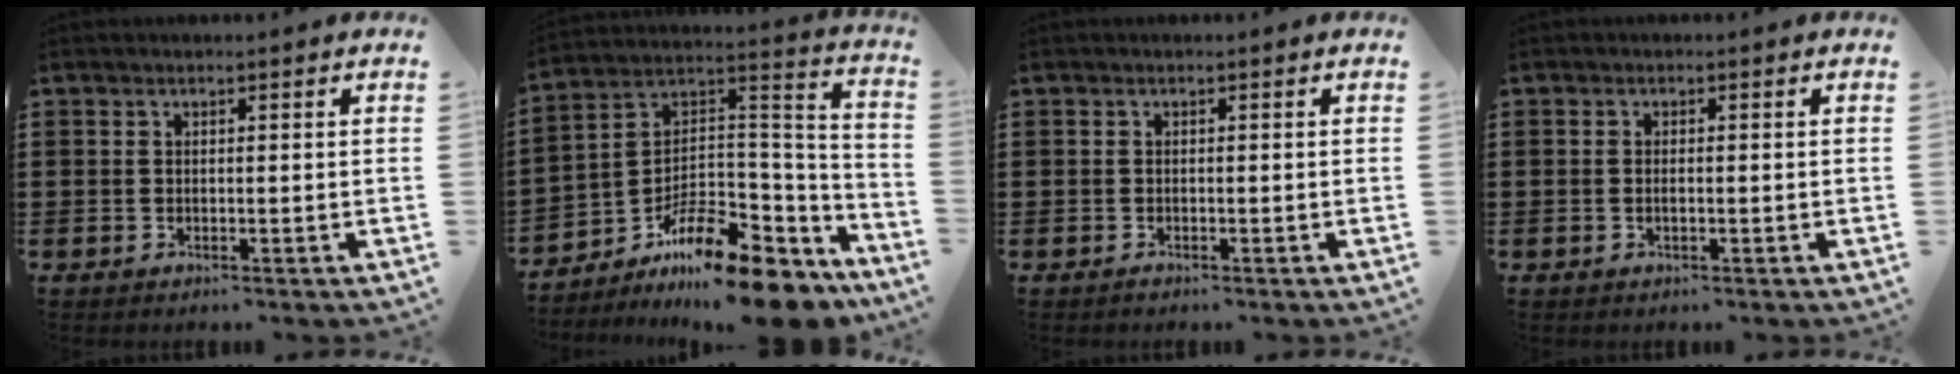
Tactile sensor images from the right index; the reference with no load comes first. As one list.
[{"total": 14.4, "force": [-10.9, 4.0, 8.6], "torque": [-0.136, 0.039, -0.193]}, {"total": 0.5, "force": [-0.5, 0.0, 0.0], "torque": [0.000, -0.002, -0.011]}, {"total": 0.7, "force": [-0.2, 0.2, 0.7], "torque": [-0.013, -0.004, -0.002]}]